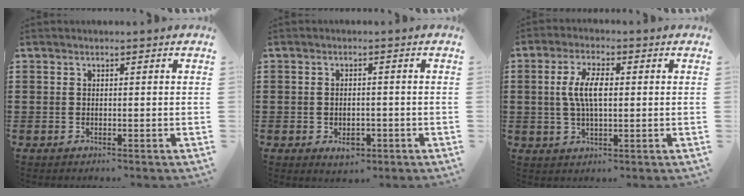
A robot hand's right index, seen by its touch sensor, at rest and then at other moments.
{"total": 2.9, "force": [-1.1, 1.6, 2.2], "torque": [-0.041, 0.000, -0.019]}
{"total": 6.4, "force": [0.5, 2.5, 5.8], "torque": [-0.128, 0.004, 0.001]}